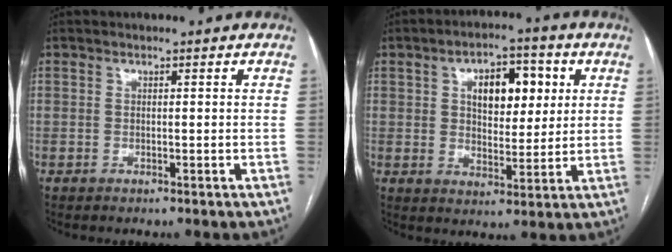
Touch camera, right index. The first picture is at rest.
{"total": 9.6, "force": [2.9, 4.9, 7.7], "torque": [-0.114, 0.018, 0.047]}